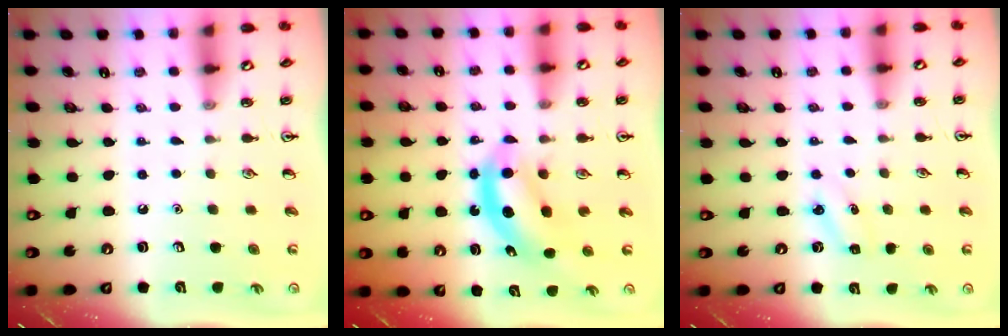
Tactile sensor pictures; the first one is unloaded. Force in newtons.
{"total": 5.8, "press": 5.7, "slide": 1.1}
{"total": 2.8, "press": 2.6, "slide": 1.0}